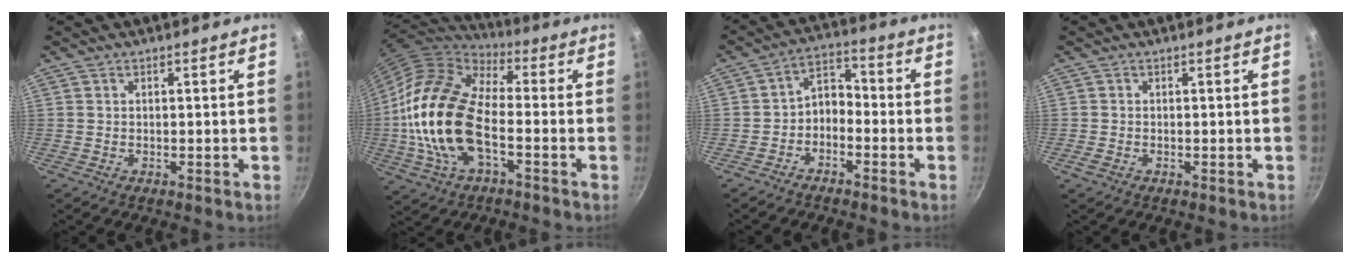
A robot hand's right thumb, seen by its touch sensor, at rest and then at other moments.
{"total": 21.3, "force": [-3.7, 11.2, 17.8], "torque": [-0.342, 0.028, -0.081]}
{"total": 5.4, "force": [-2.7, 3.5, 3.2], "torque": [-0.039, 0.050, -0.055]}
{"total": 1.3, "force": [-0.7, 0.9, 0.7], "torque": [-0.014, -0.001, -0.014]}